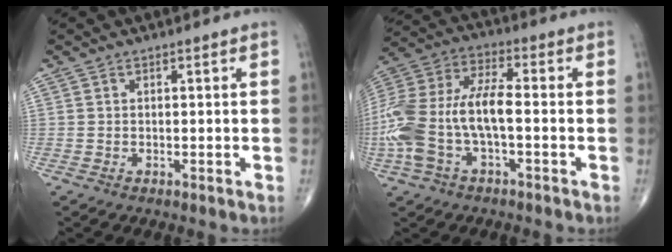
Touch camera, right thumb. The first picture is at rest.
{"total": 17.9, "force": [-3.2, 8.2, 15.6], "torque": [-0.360, 0.034, -0.059]}